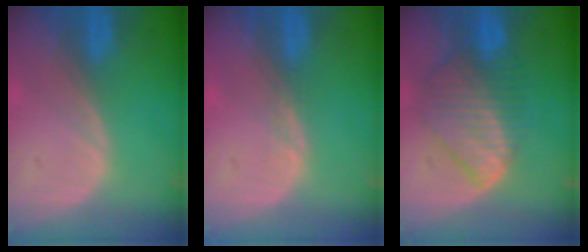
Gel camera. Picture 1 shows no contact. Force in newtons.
{"total": 1.0, "press": 0.8, "slide": 0.7}
{"total": 8.8, "press": 7.7, "slide": 4.2}